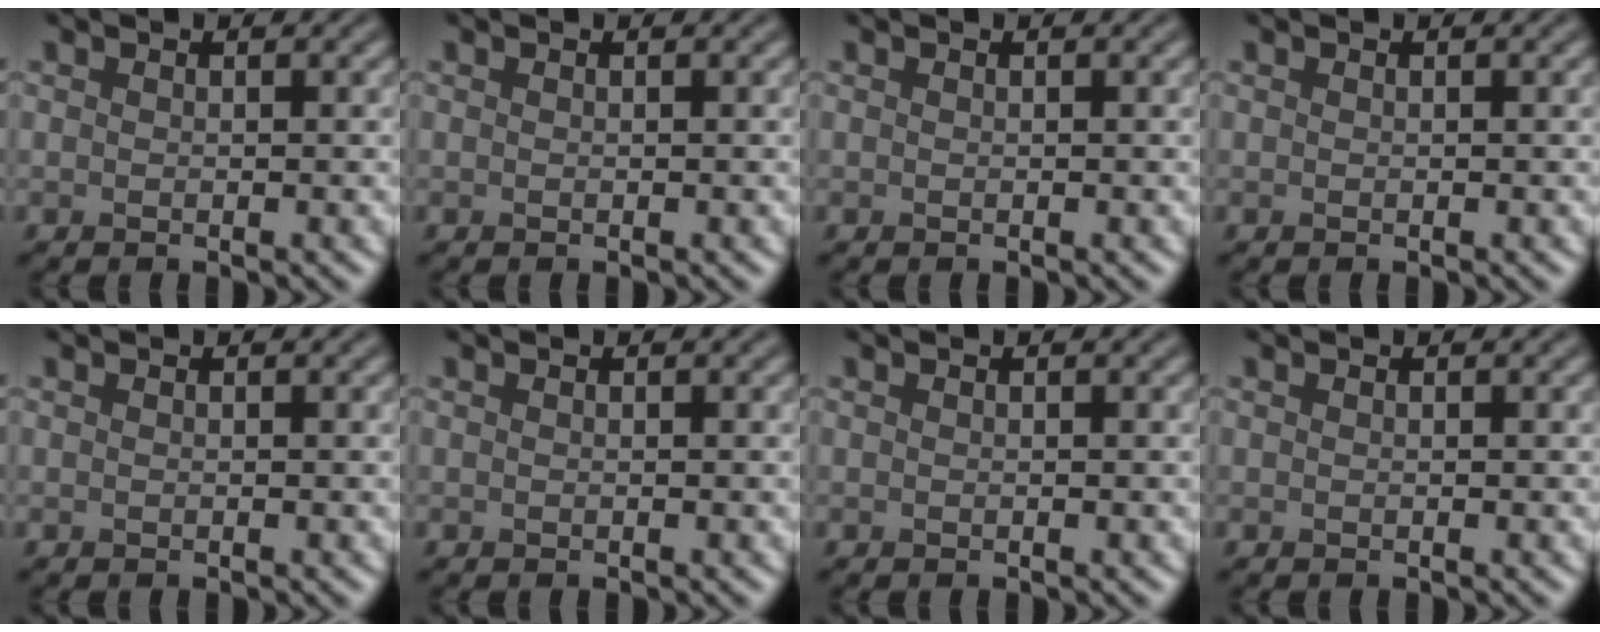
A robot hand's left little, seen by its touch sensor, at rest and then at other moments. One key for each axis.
{"total": 0.0}
{"total": 0.0}
{"total": 0.0}
{"total": 0.0}
{"total": 0.0}
{"total": 0.0}
{"total": 0.0}